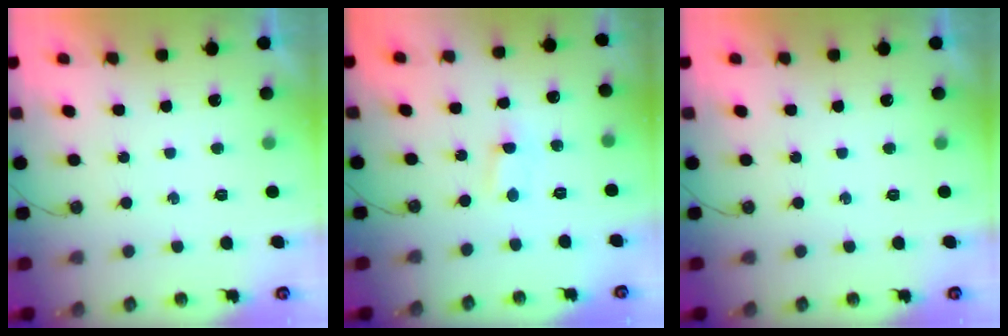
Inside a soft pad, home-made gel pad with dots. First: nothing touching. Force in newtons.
{"total": 0.0}
{"total": 0.0}